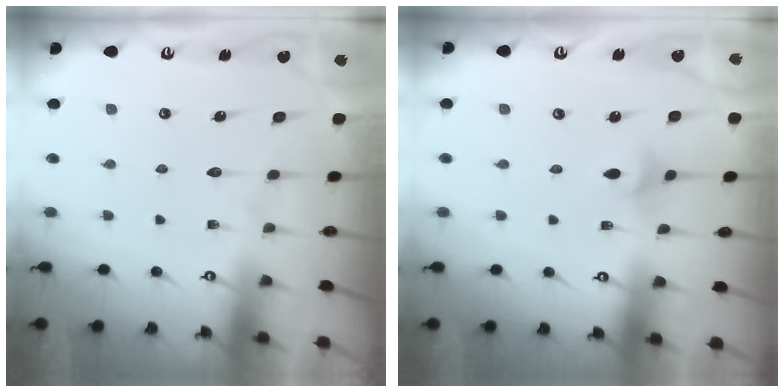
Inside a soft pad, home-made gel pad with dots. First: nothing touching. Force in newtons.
{"total": 3.2, "press": 3.1, "slide": 0.6}